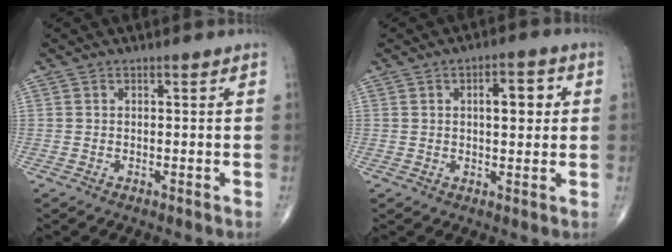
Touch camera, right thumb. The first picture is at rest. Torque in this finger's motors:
{"motor_torque": [1.27, 3.73, 0.73, 0.31, 0.03]}